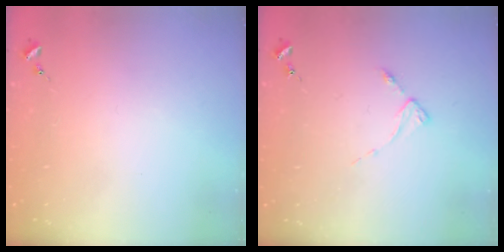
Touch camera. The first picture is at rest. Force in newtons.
{"total": 2.9, "press": 2.8, "slide": 0.4}